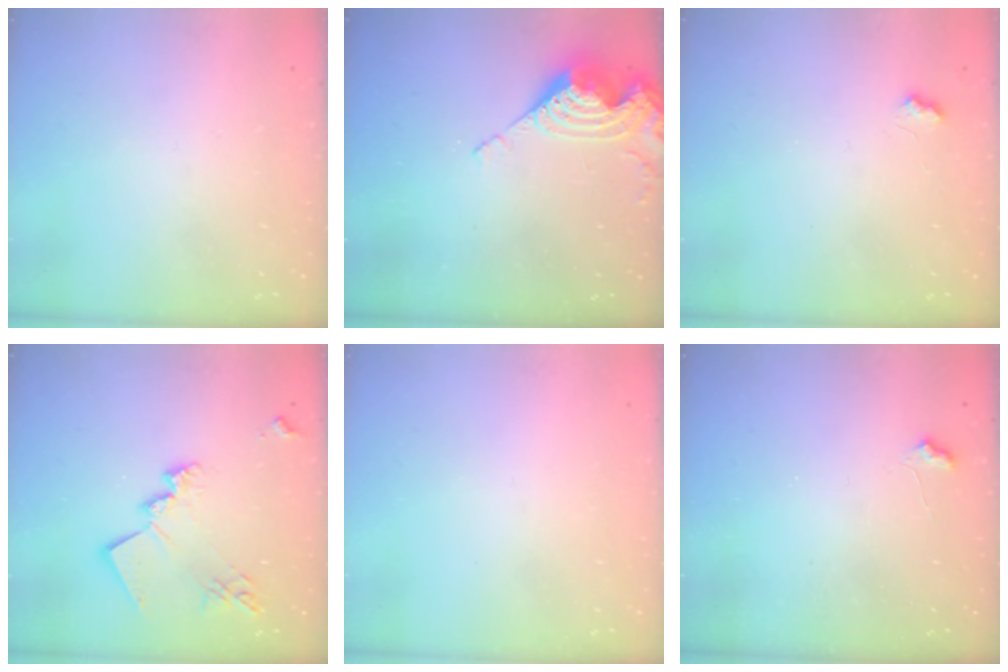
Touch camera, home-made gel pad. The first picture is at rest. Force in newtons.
{"total": 9.2, "press": 9.2, "slide": 0.9}
{"total": 3.4, "press": 3.4, "slide": 0.4}
{"total": 16.5, "press": 16.4, "slide": 1.0}
{"total": 0.0}
{"total": 5.6, "press": 5.6, "slide": 0.8}